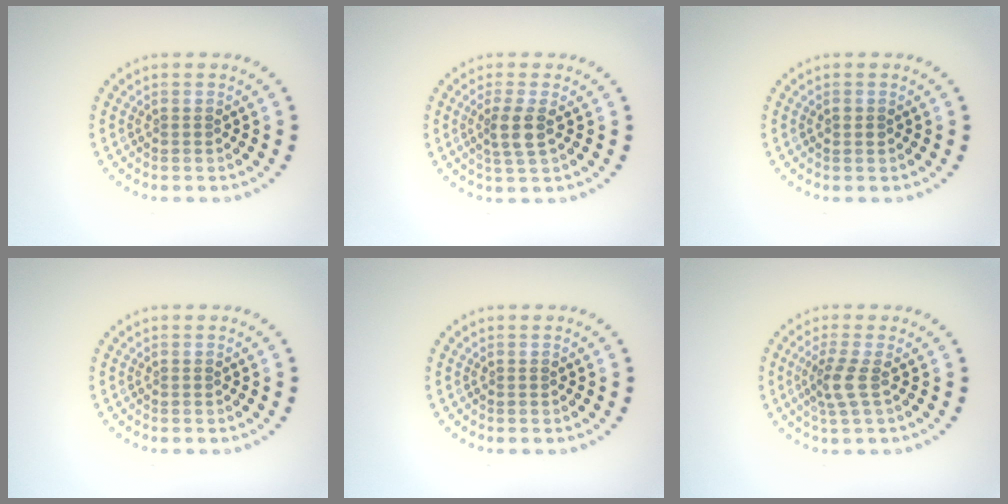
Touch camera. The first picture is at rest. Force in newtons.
{"total": 2.3, "press": 2.1, "slide": 1.1}
{"total": 1.0, "press": 1.0, "slide": 0.1}
{"total": 0.0}
{"total": 0.0}
{"total": 2.3, "press": 1.7, "slide": 1.5}